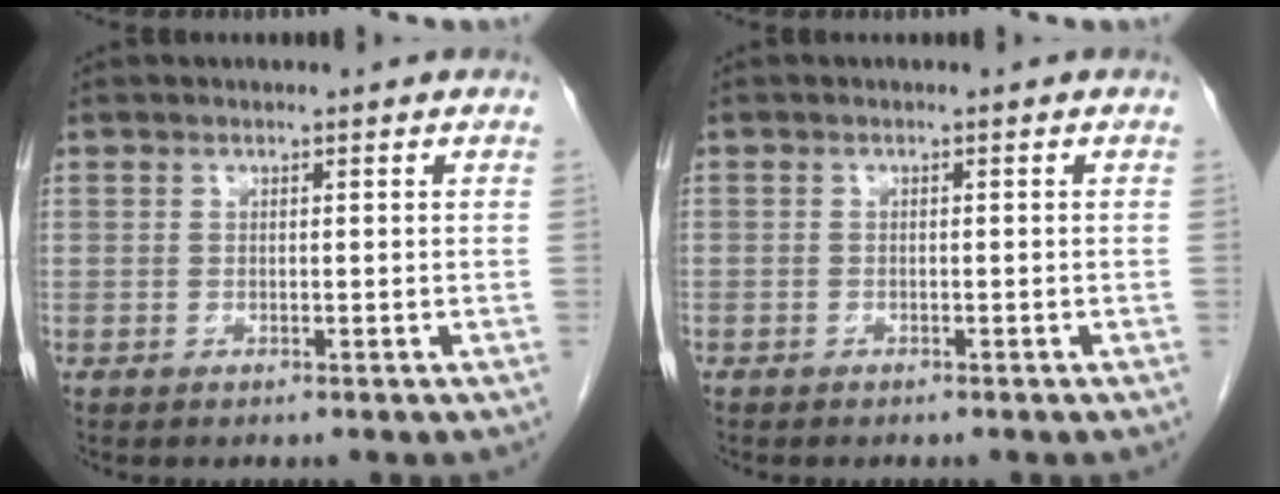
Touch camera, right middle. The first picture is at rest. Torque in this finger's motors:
{"motor_torque": [0.42, -0.63, -0.60, -0.21]}